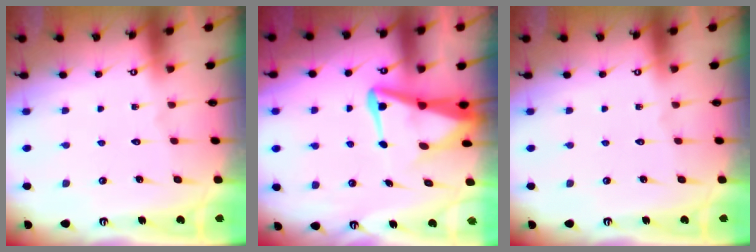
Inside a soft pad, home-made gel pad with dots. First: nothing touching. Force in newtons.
{"total": 7.9, "press": 7.8, "slide": 1.0}
{"total": 0.0}